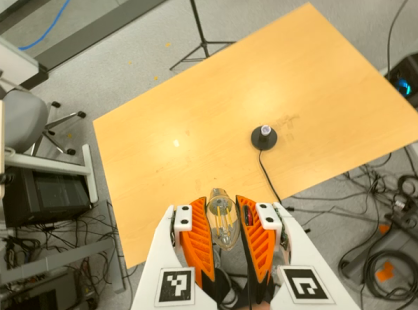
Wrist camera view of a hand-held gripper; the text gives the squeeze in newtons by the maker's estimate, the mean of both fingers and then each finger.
{"total": 20.3, "left": 22.6, "right": 18.1}